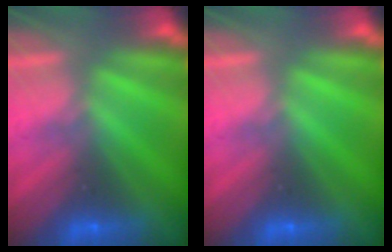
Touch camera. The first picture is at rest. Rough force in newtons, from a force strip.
{"total": 0.0}